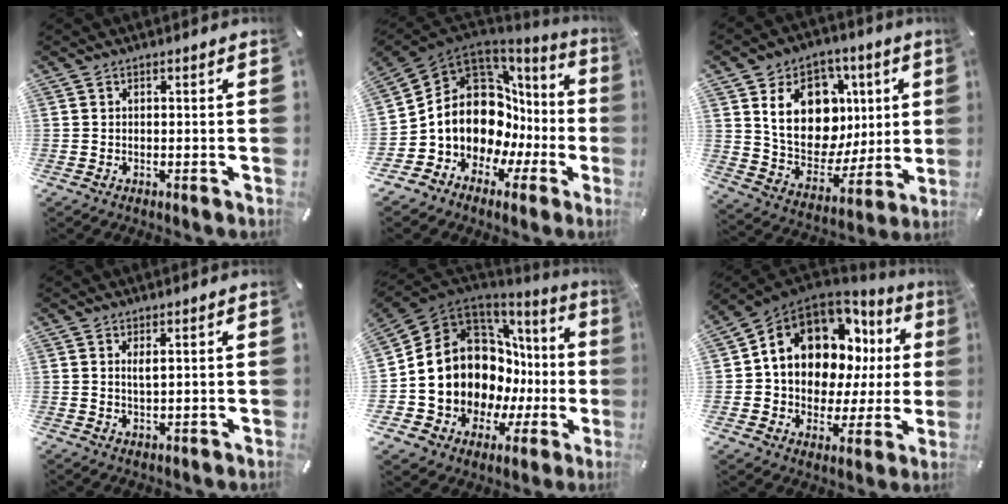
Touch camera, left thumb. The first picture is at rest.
{"total": 14.5, "force": [2.3, 11.9, 8.1], "torque": [-0.153, -0.055, 0.056]}
{"total": 18.7, "force": [5.3, 14.5, 10.6], "torque": [-0.178, -0.021, 0.105]}
{"total": 2.0, "force": [1.0, 0.6, 1.6], "torque": [-0.027, -0.002, 0.016]}
{"total": 18.4, "force": [0.8, 14.5, 11.3], "torque": [-0.183, -0.056, 0.050]}
{"total": 14.0, "force": [6.1, 10.6, 6.8], "torque": [-0.121, -0.047, 0.113]}